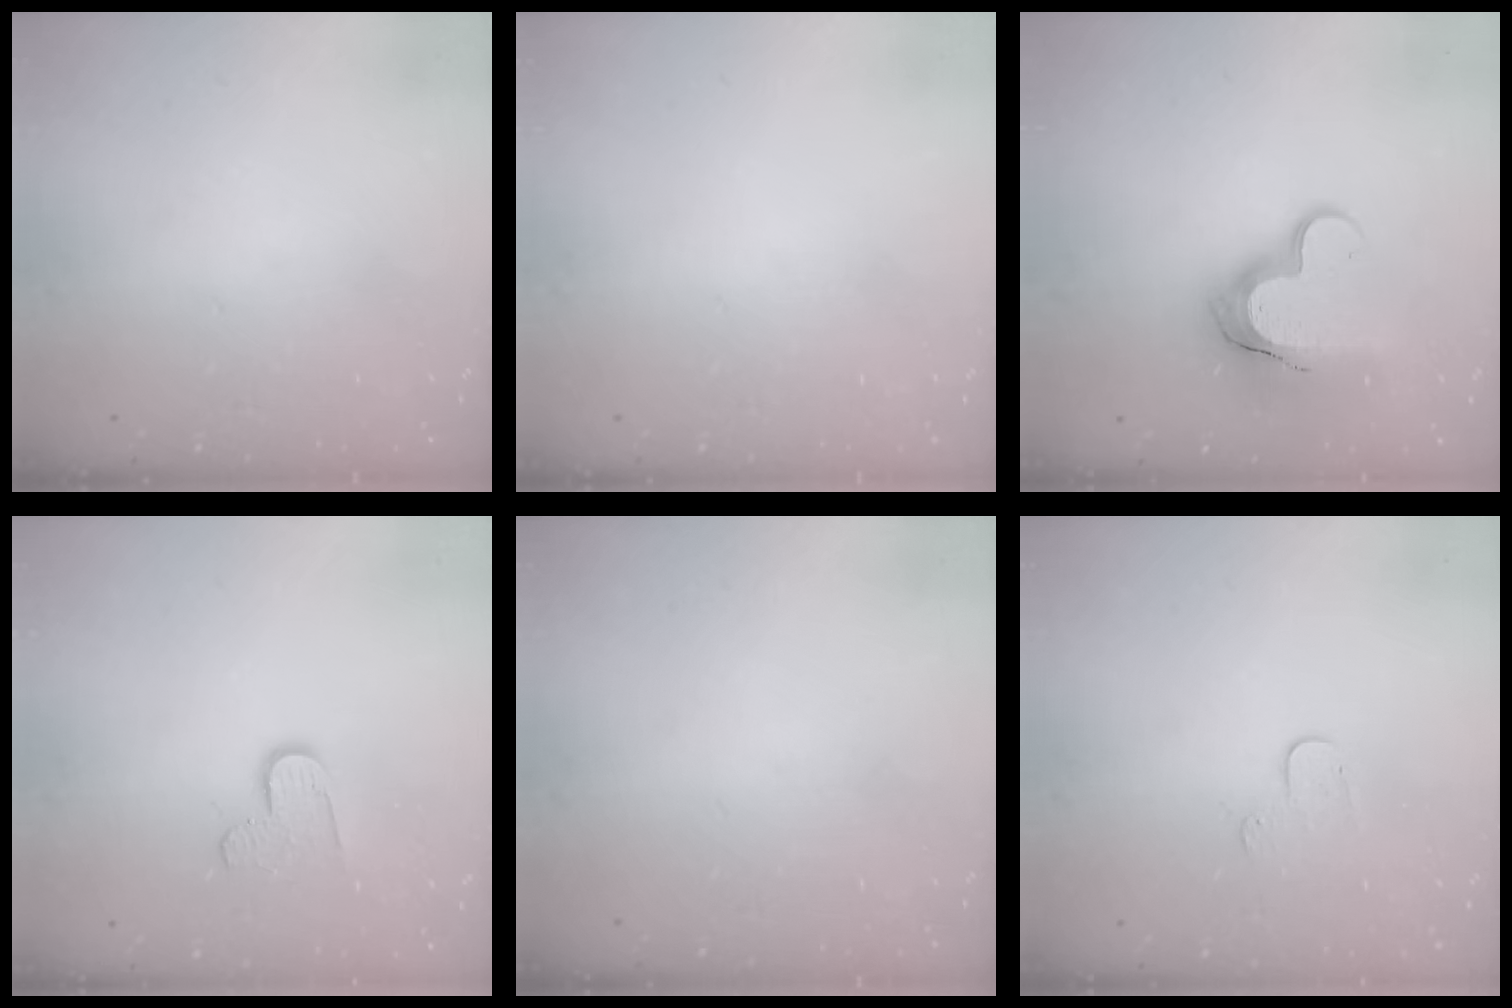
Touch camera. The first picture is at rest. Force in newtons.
{"total": 0.0}
{"total": 14.0, "press": 13.9, "slide": 0.7}
{"total": 7.0, "press": 7.0, "slide": 0.3}
{"total": 0.0}
{"total": 4.1, "press": 4.1, "slide": 0.4}